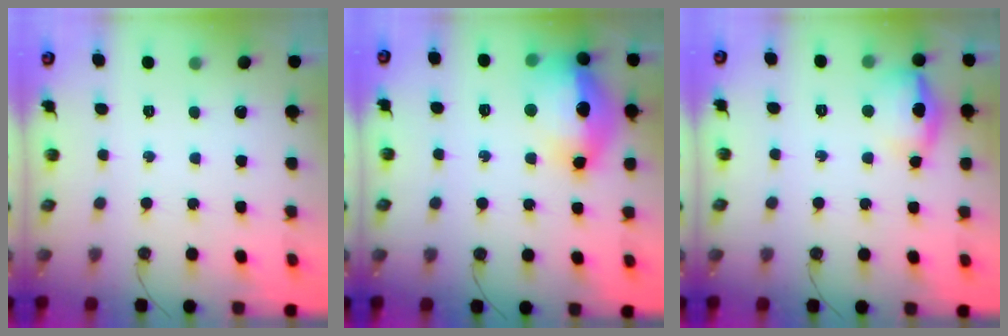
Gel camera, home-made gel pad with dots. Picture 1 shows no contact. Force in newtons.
{"total": 18.6, "press": 18.3, "slide": 3.1}
{"total": 11.9, "press": 11.7, "slide": 2.2}